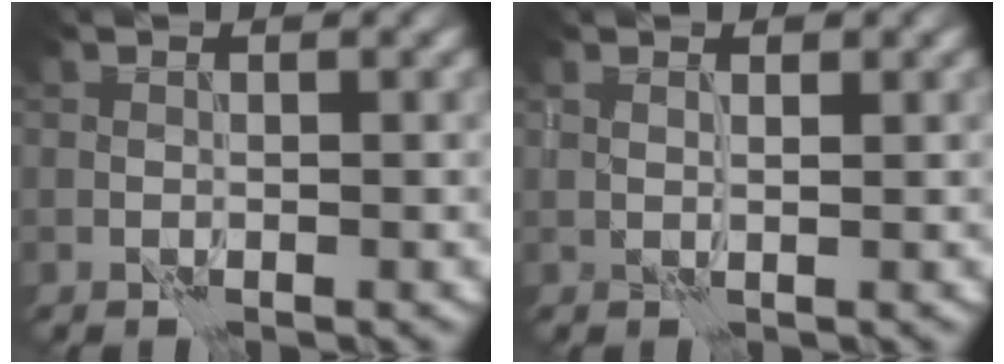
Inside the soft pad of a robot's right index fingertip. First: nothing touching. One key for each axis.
{"total": 1.1, "fx": 0.9, "fy": 0.1, "fz": 0.6, "tx": -0.011, "ty": -0.004, "tz": 0.018}